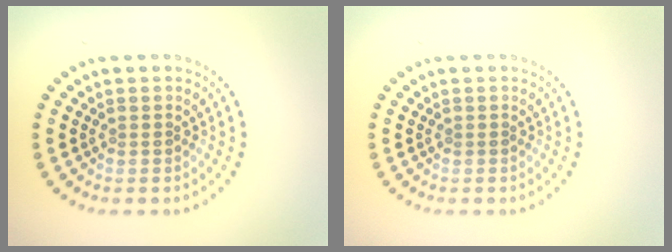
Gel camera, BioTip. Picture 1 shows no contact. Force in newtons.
{"total": 0.0}